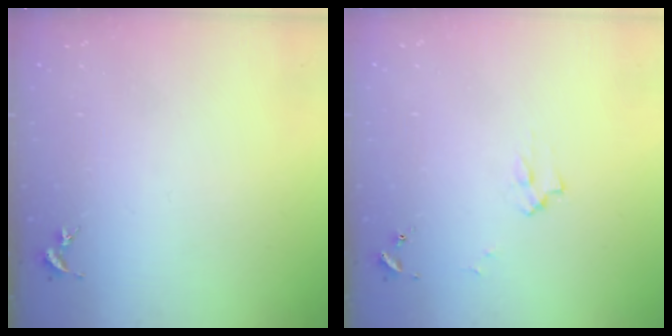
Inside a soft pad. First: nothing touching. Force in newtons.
{"total": 2.2, "press": 2.2, "slide": 0.3}